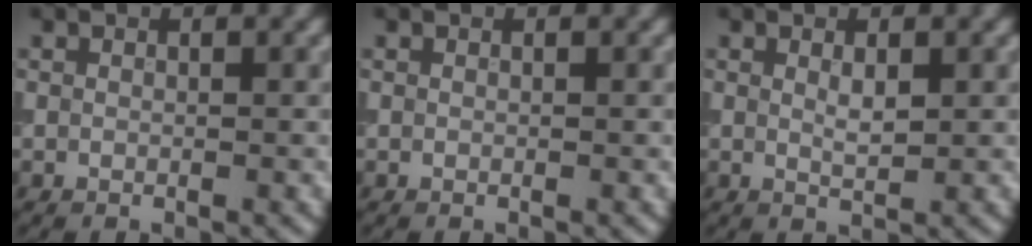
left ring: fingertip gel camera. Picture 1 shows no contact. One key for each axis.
{"total": 0.0}
{"total": 1.3, "fx": 0.5, "fy": 0.4, "fz": 1.2, "tx": -0.023, "ty": -0.001, "tz": 0.009}